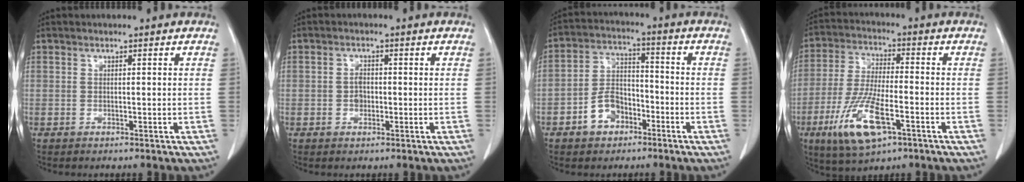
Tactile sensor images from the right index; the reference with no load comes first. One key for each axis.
{"total": 1.9, "fx": -0.4, "fy": 1.4, "fz": 1.3, "tx": -0.020, "ty": 0.004, "tz": -0.007}
{"total": 7.0, "fx": -3.5, "fy": 5.0, "fz": 3.4, "tx": -0.072, "ty": 0.022, "tz": -0.059}
{"total": 12.3, "fx": -5.5, "fy": 3.2, "fz": 10.6, "tx": -0.220, "ty": -0.019, "tz": -0.095}